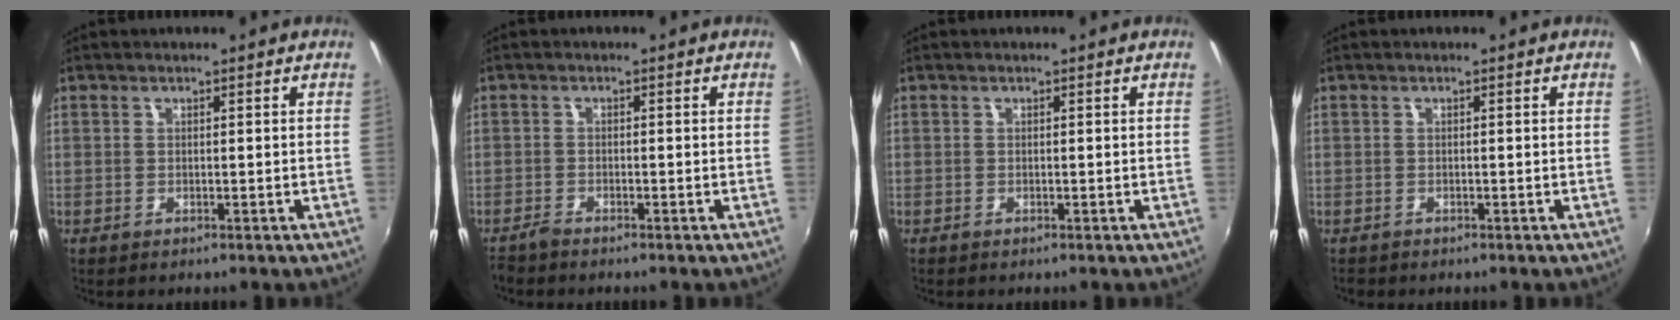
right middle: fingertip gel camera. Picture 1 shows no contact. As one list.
[{"total": 1.7, "force": [-1.6, 0.2, 0.3], "torque": [-0.014, -0.005, -0.034]}, {"total": 0.0}, {"total": 0.9, "force": [-0.8, 0.4, 0.1], "torque": [-0.007, -0.002, -0.013]}]